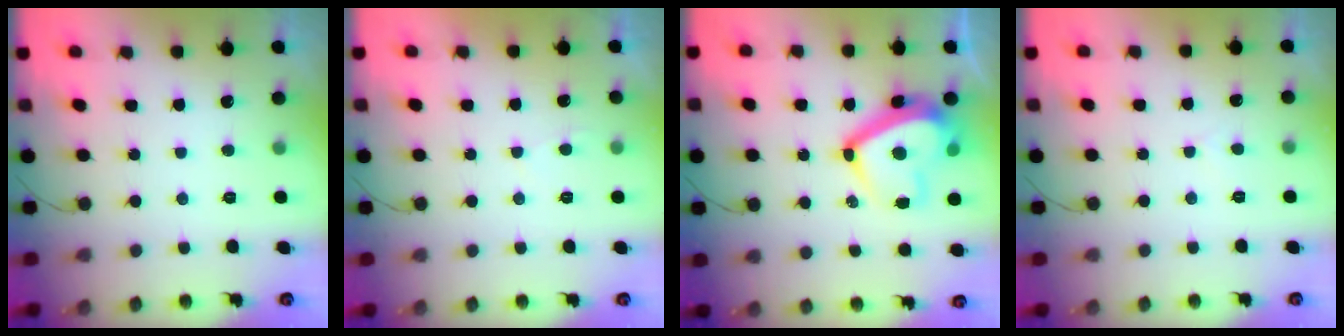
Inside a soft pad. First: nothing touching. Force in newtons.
{"total": 2.0, "press": 1.9, "slide": 0.3}
{"total": 14.3, "press": 14.2, "slide": 1.4}
{"total": 2.2, "press": 2.2, "slide": 0.3}